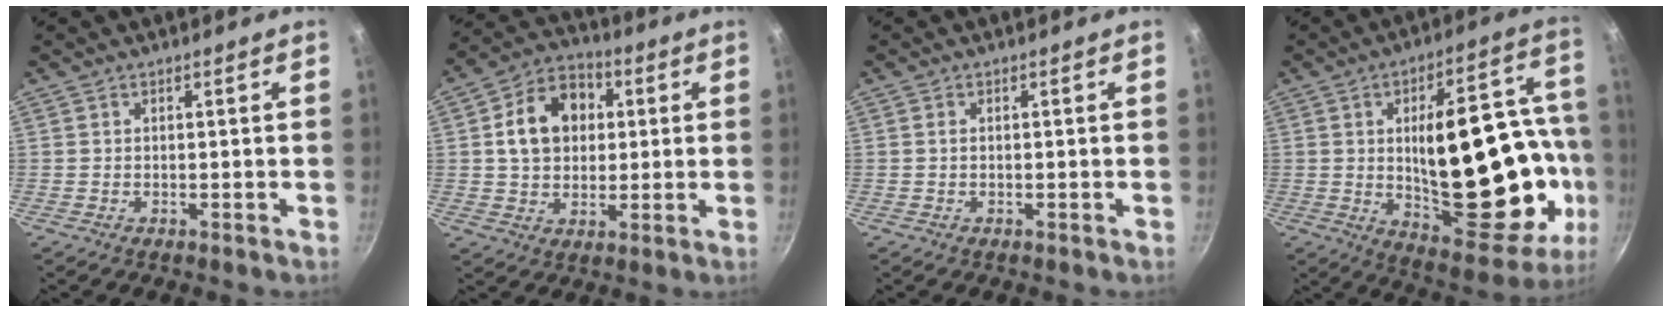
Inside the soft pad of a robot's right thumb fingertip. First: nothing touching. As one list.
[{"total": 13.2, "force": [2.5, 10.2, 8.0], "torque": [-0.106, 0.021, 0.031]}, {"total": 0.6, "force": [0.1, 0.4, 0.4], "torque": [-0.007, 0.003, 0.001]}, {"total": 29.9, "force": [-2.7, 13.4, 26.6], "torque": [-0.345, 0.015, -0.012]}]